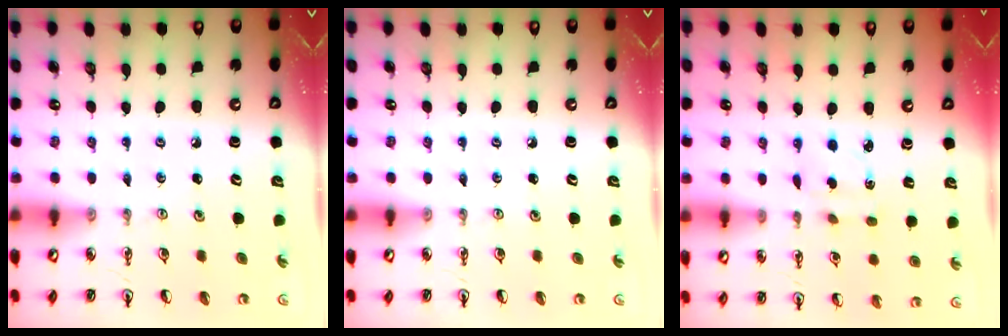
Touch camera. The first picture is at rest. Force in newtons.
{"total": 0.0}
{"total": 2.7, "press": 2.6, "slide": 0.6}